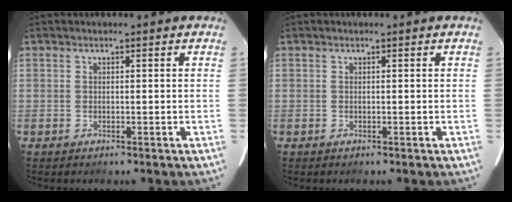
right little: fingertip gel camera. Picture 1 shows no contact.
{"total": 0.0}